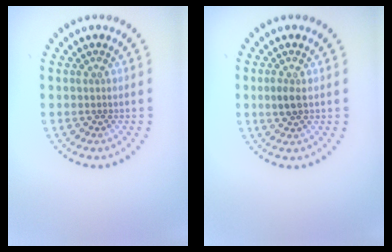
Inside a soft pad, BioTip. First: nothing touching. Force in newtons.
{"total": 1.6, "press": 1.6, "slide": 0.4}